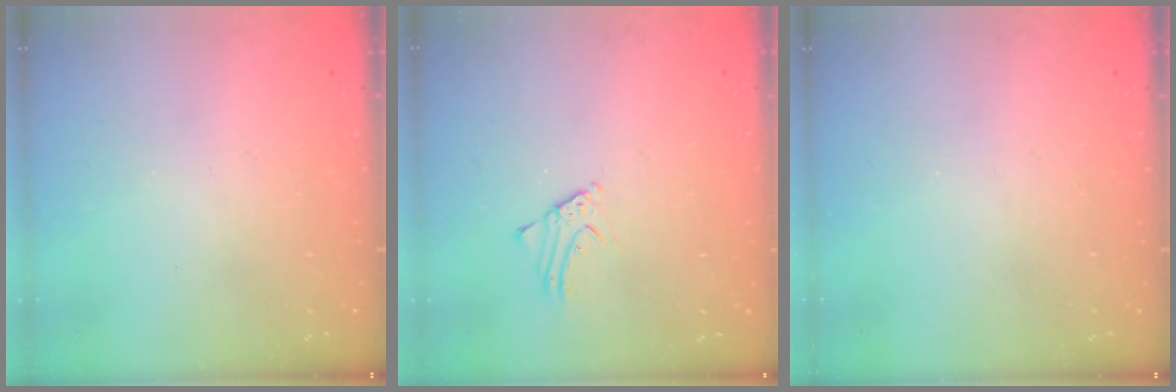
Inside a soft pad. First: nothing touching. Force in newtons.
{"total": 2.4, "press": 2.4, "slide": 0.1}
{"total": 0.0}